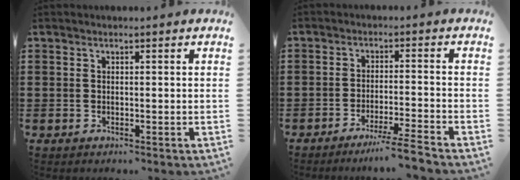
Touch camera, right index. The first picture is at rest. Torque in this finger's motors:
{"motor_torque": [0.58, -0.45, 0.22, 0.02]}